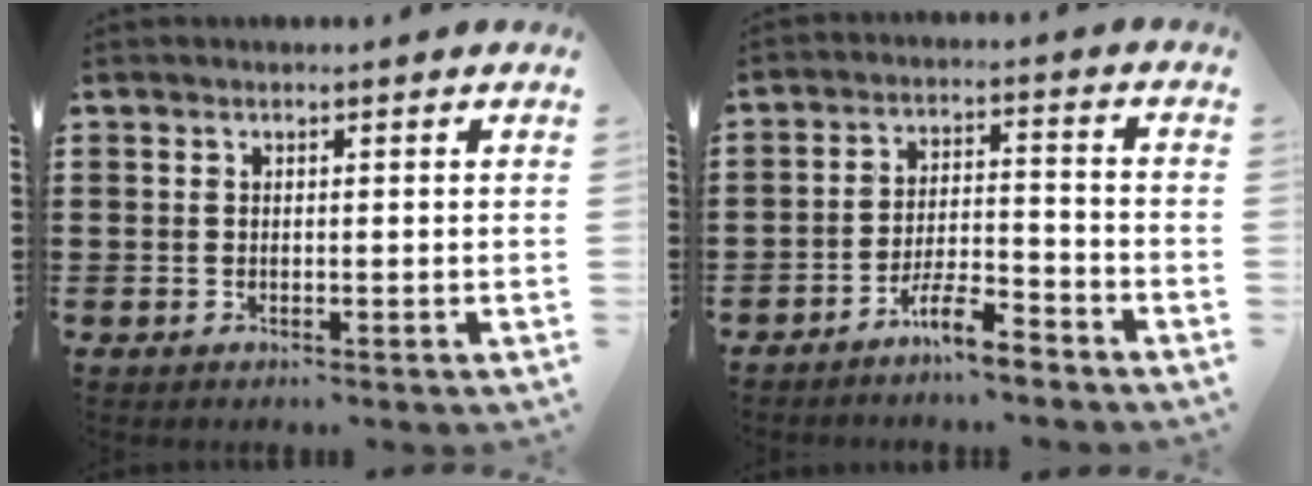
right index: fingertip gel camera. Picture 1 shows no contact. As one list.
[{"total": 6.2, "force": [-5.3, 0.8, 3.2], "torque": [-0.060, 0.006, -0.100]}]